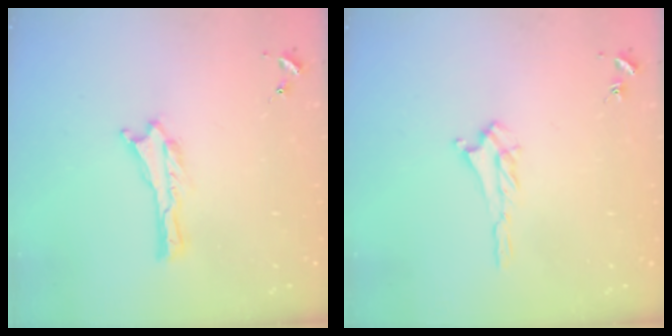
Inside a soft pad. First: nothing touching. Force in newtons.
{"total": 2.0, "press": 2.0, "slide": 0.5}